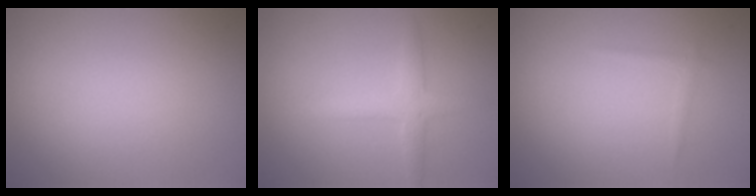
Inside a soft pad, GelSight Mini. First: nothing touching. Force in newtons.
{"total": 2.4, "press": 2.4, "slide": 0.0}
{"total": 0.6, "press": 0.6, "slide": 0.0}